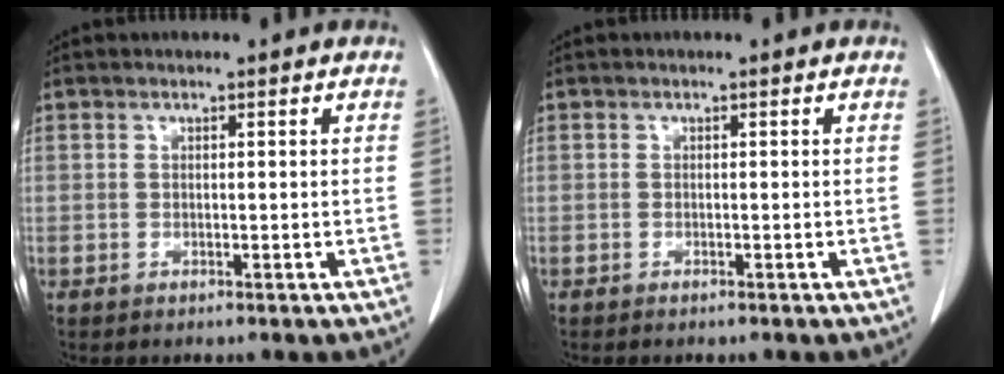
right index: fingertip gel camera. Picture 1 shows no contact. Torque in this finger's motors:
{"motor_torque": [0.04, -0.04, -0.01, 0.01]}